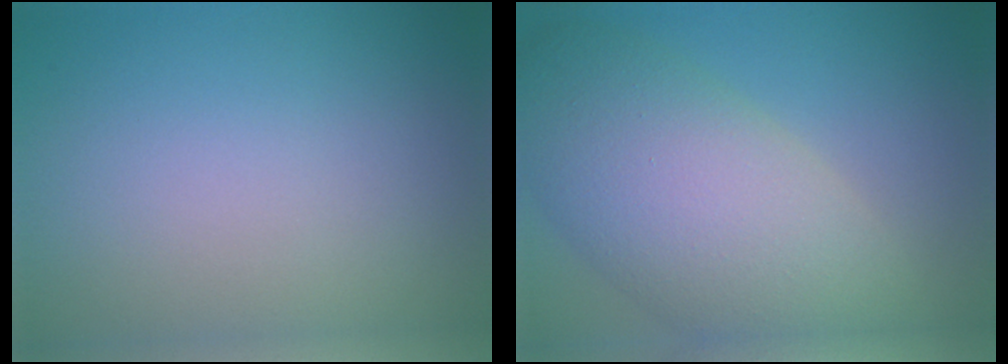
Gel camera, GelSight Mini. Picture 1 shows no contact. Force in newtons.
{"total": 10.9, "press": 10.9, "slide": 0.8}